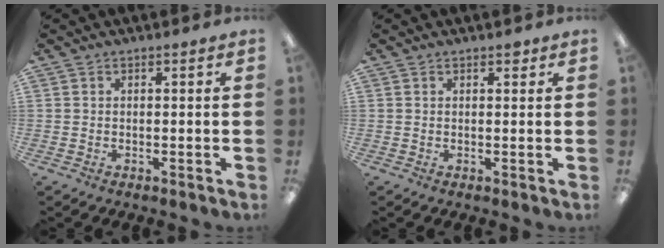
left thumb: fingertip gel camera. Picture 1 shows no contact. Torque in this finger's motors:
{"motor_torque": [0.09, 0.01, 0.11, -0.21, 0.00]}